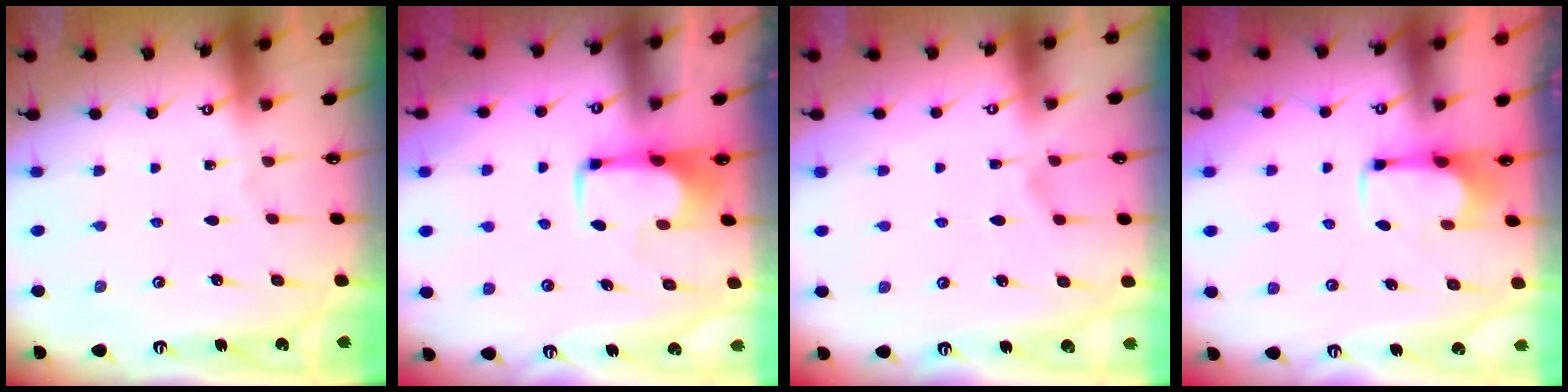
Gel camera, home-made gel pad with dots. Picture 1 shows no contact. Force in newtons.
{"total": 2.0, "press": 2.0, "slide": 0.4}
{"total": 2.9, "press": 2.7, "slide": 1.1}
{"total": 2.6, "press": 2.5, "slide": 1.0}